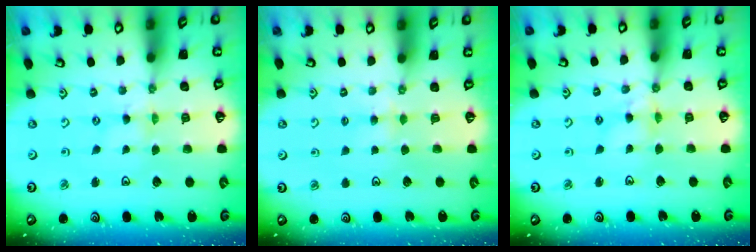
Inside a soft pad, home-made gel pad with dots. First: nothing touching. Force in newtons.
{"total": 4.2, "press": 4.1, "slide": 0.7}
{"total": 4.9, "press": 4.9, "slide": 0.5}